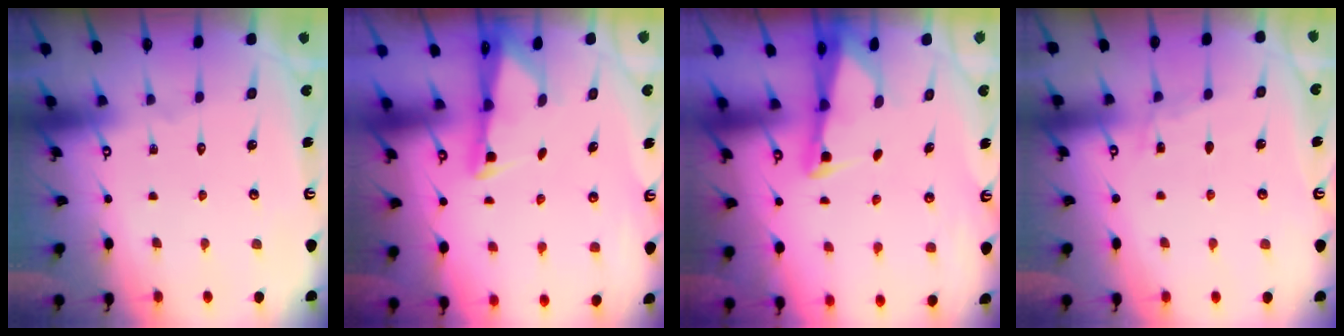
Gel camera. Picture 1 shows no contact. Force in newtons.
{"total": 1.9, "press": 1.9, "slide": 0.4}
{"total": 2.4, "press": 2.4, "slide": 0.2}
{"total": 3.9, "press": 3.9, "slide": 0.5}